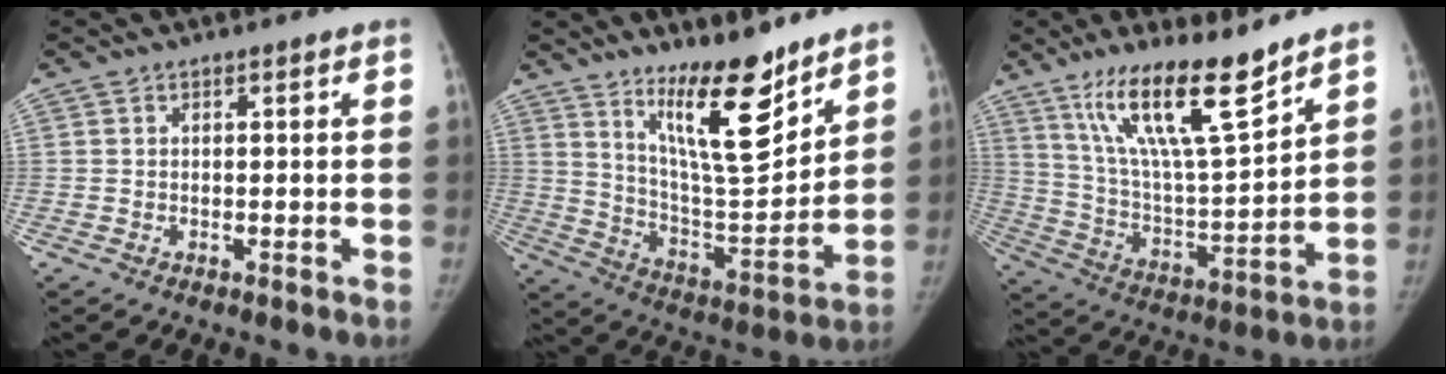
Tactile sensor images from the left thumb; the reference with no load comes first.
{"total": 16.5, "force": [11.7, 4.2, 10.9], "torque": [-0.144, -0.097, 0.206]}
{"total": 17.7, "force": [12.4, 3.2, 12.2], "torque": [-0.196, -0.072, 0.231]}